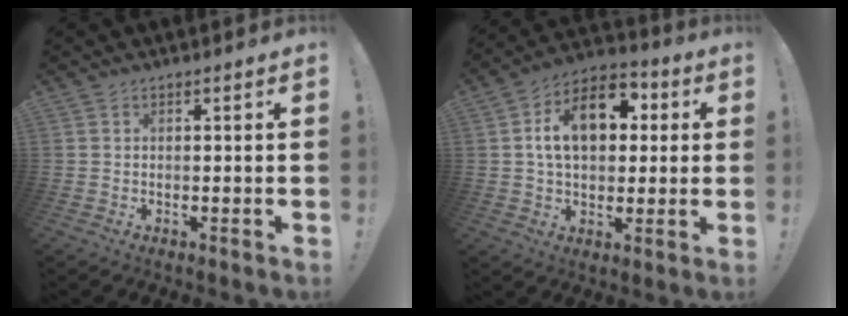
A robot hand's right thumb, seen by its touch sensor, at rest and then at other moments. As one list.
[{"total": 15.6, "force": [3.4, 10.2, 11.2], "torque": [-0.175, 0.002, 0.061]}]